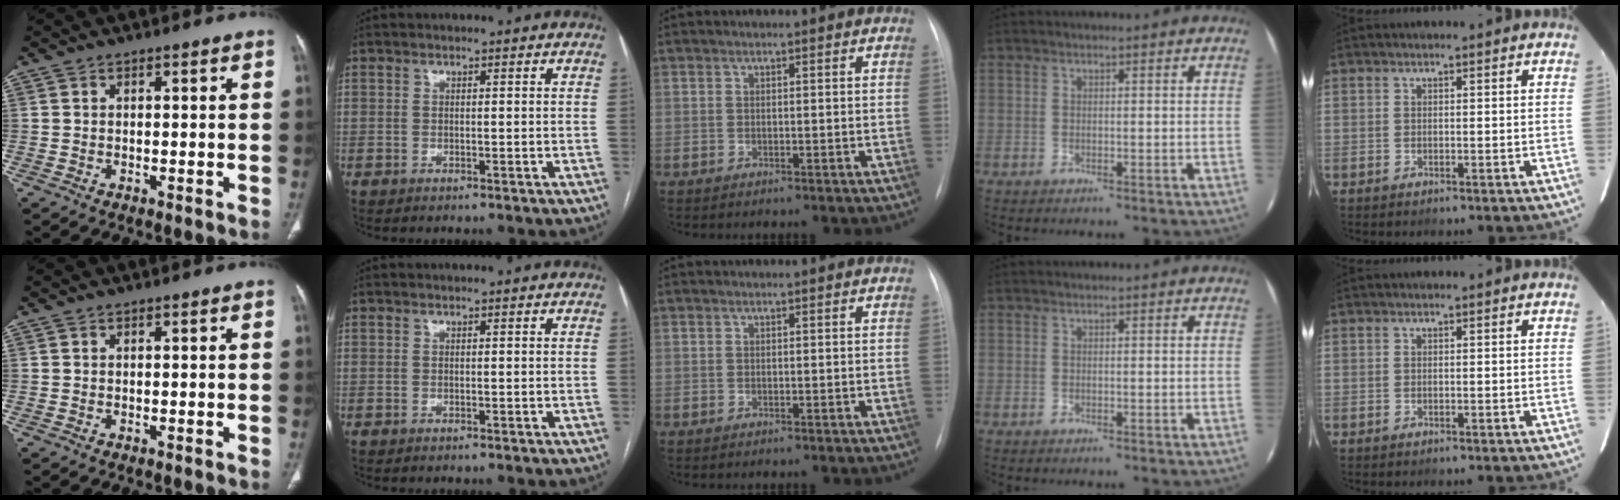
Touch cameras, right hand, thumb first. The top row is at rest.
{}